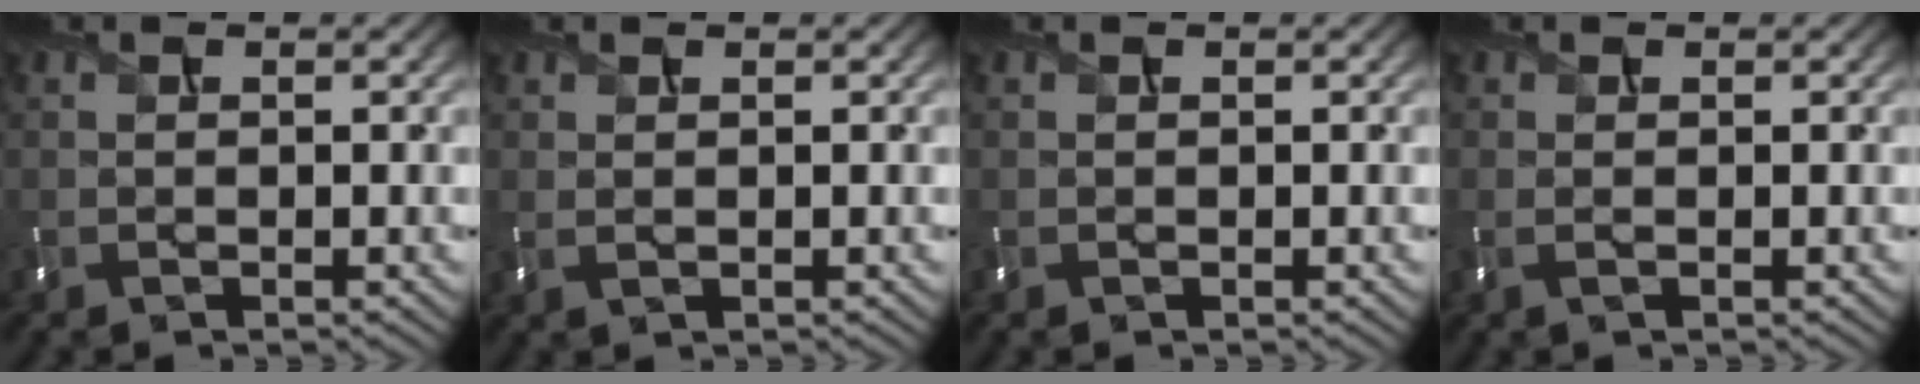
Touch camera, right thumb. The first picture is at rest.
{"total": 1.0, "force": [0.6, 0.2, 0.8], "torque": [-0.021, 0.003, 0.012]}
{"total": 0.0}
{"total": 0.9, "force": [0.1, 0.0, 0.9], "torque": [-0.021, 0.002, 0.001]}